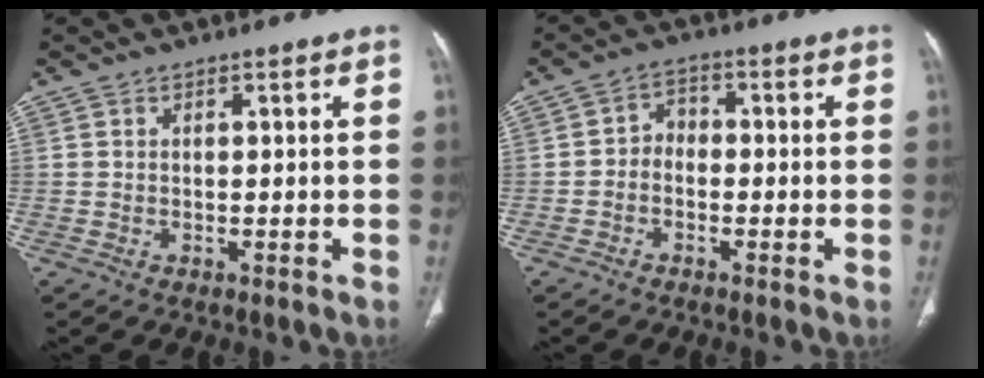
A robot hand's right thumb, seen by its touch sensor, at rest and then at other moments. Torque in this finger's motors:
{"motor_torque": [-0.04, -0.02, -0.11, -0.09, 0.07]}